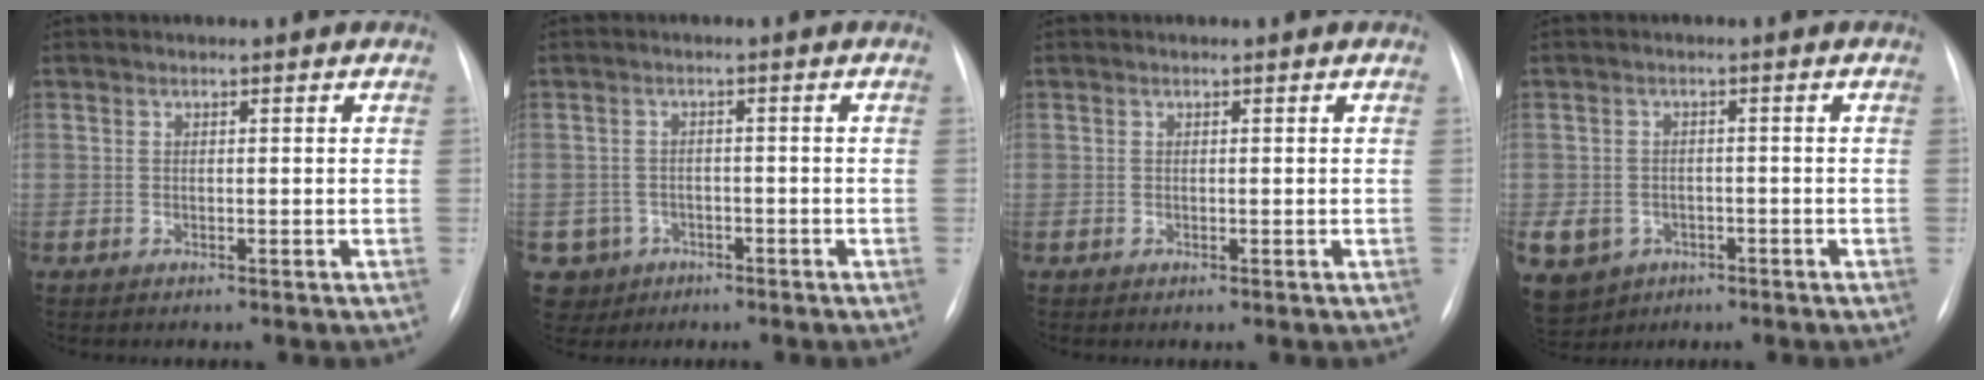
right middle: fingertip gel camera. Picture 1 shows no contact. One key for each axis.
{"total": 4.9, "fx": -2.2, "fy": 4.4, "fz": -0.2, "tx": 0.002, "ty": 0.011, "tz": -0.032}
{"total": 0.0}
{"total": 11.9, "fx": -5.3, "fy": 9.8, "fz": 4.2, "tx": -0.125, "ty": 0.005, "tz": -0.070}